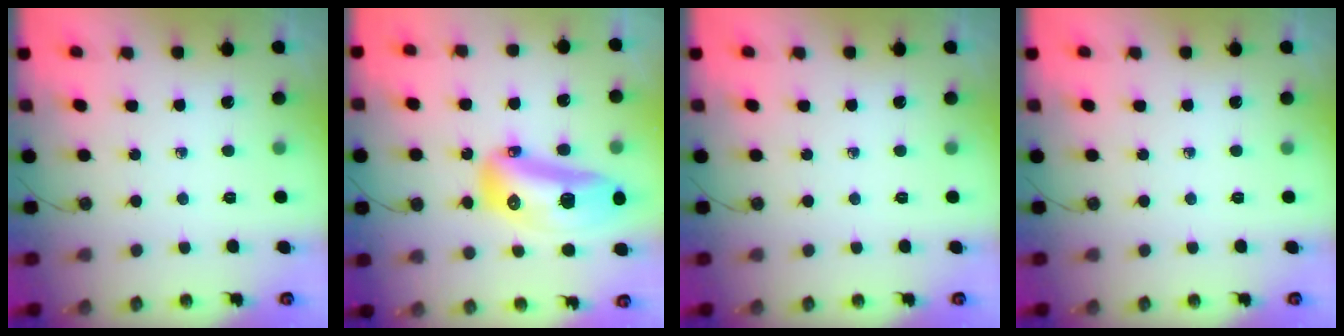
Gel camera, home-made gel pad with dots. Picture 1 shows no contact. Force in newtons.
{"total": 21.1, "press": 18.8, "slide": 9.5}
{"total": 0.0}
{"total": 0.0}